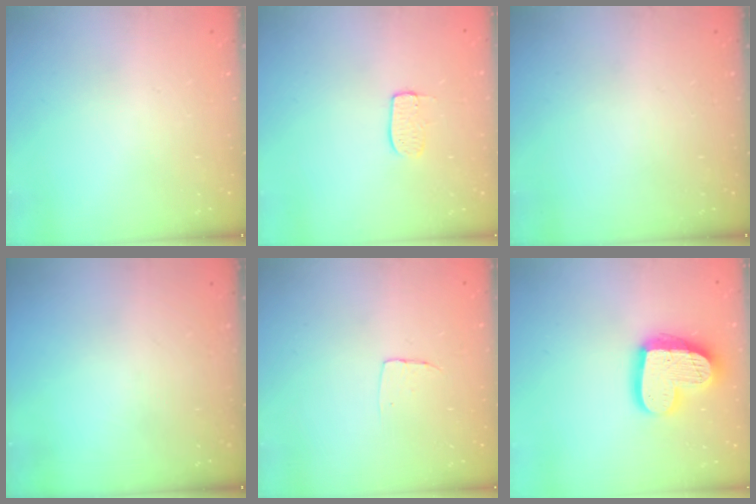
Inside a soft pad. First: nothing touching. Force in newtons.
{"total": 6.3, "press": 6.3, "slide": 0.1}
{"total": 0.0}
{"total": 0.0}
{"total": 3.7, "press": 3.7, "slide": 0.2}
{"total": 18.9, "press": 18.8, "slide": 1.7}